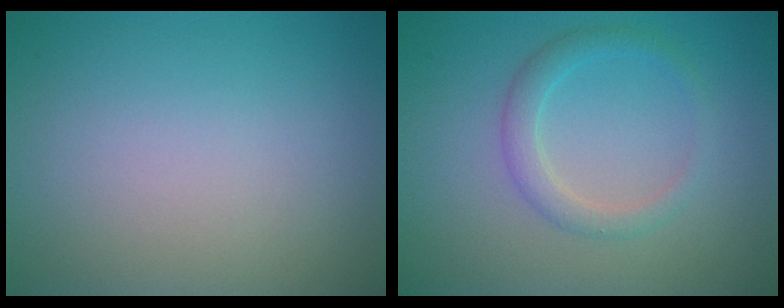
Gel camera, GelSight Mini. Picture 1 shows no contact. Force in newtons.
{"total": 2.1, "press": 2.1, "slide": 0.0}